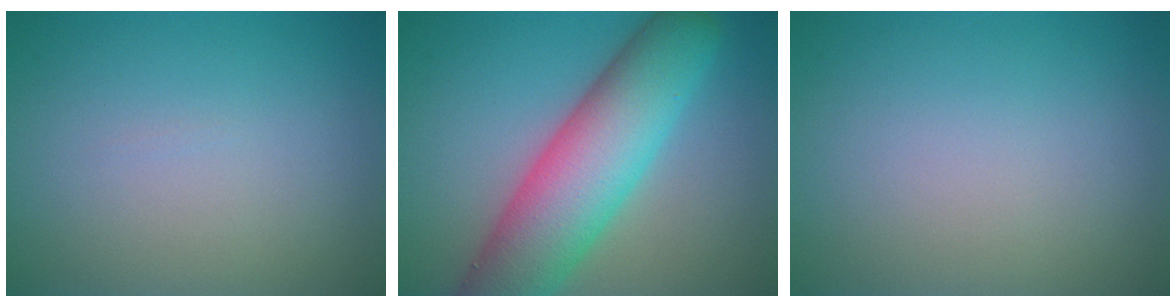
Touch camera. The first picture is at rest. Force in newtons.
{"total": 10.5, "press": 10.4, "slide": 0.5}
{"total": 0.0}